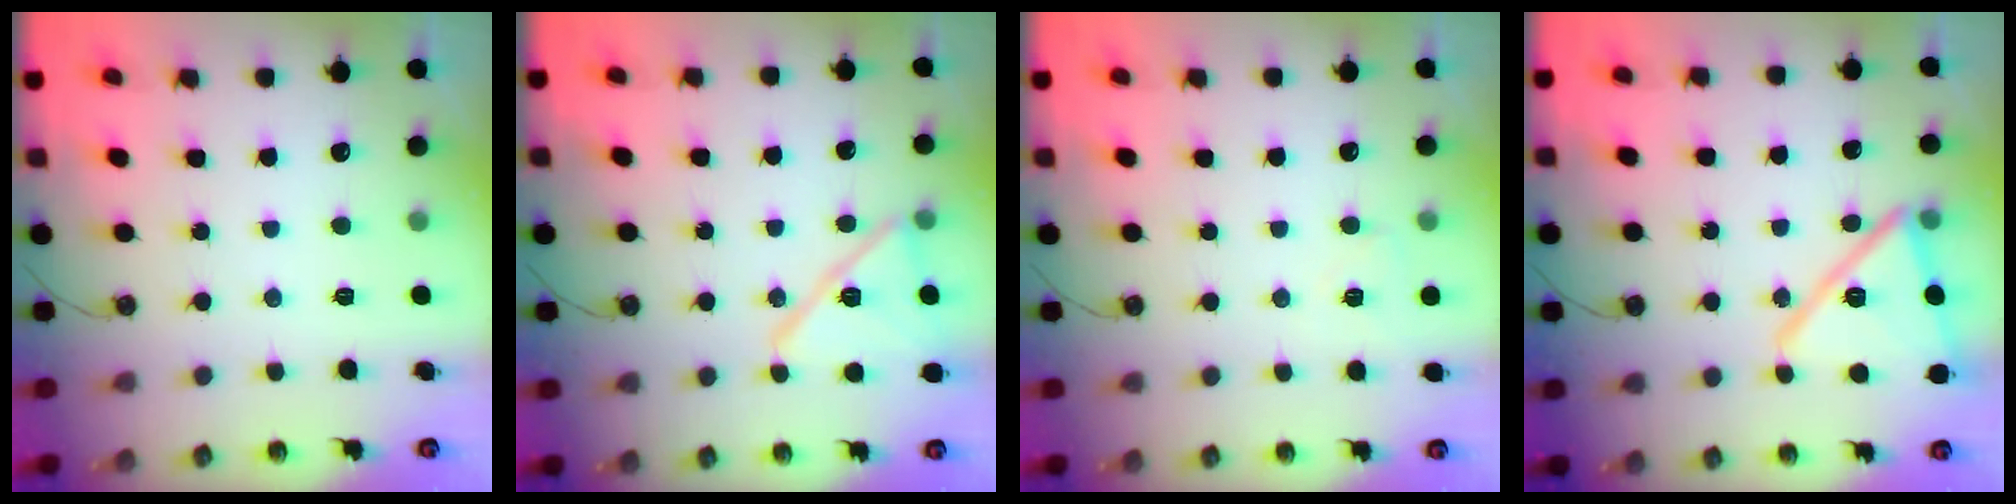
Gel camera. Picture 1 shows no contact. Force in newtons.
{"total": 14.2, "press": 14.2, "slide": 0.5}
{"total": 5.1, "press": 4.5, "slide": 2.3}
{"total": 17.0, "press": 17.0, "slide": 1.3}